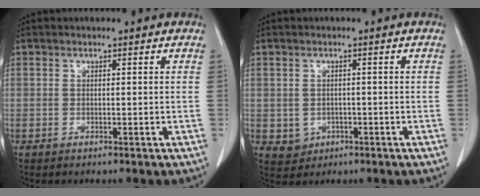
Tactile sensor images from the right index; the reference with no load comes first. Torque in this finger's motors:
{"motor_torque": [-0.04, 0.00, -0.20, -0.10]}